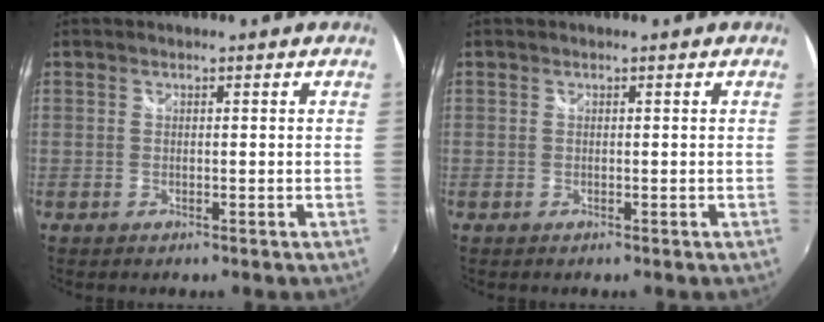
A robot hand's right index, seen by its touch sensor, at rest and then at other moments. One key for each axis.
{"total": 0.0}